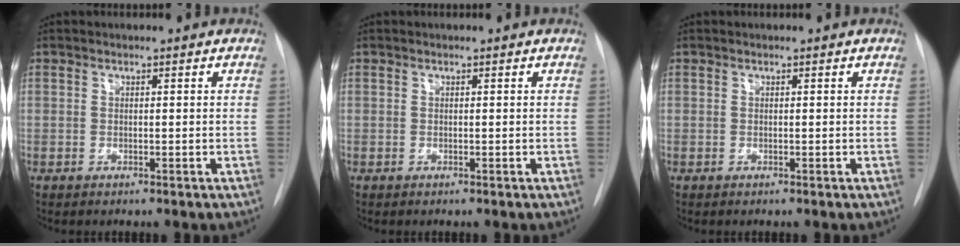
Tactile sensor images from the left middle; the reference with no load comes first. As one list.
[{"total": 0.0}, {"total": 0.0}]